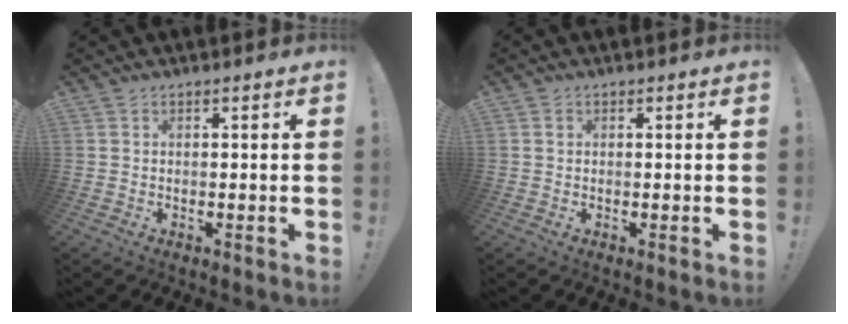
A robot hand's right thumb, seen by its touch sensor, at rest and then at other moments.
{"total": 0.7, "force": [0.2, 0.6, 0.3], "torque": [0.002, -0.001, 0.002]}